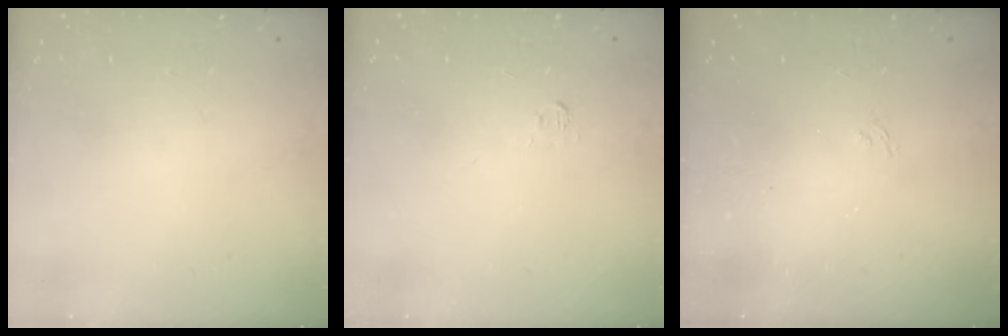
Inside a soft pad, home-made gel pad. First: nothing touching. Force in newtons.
{"total": 3.3, "press": 3.3, "slide": 0.5}
{"total": 1.3, "press": 0.7, "slide": 1.2}